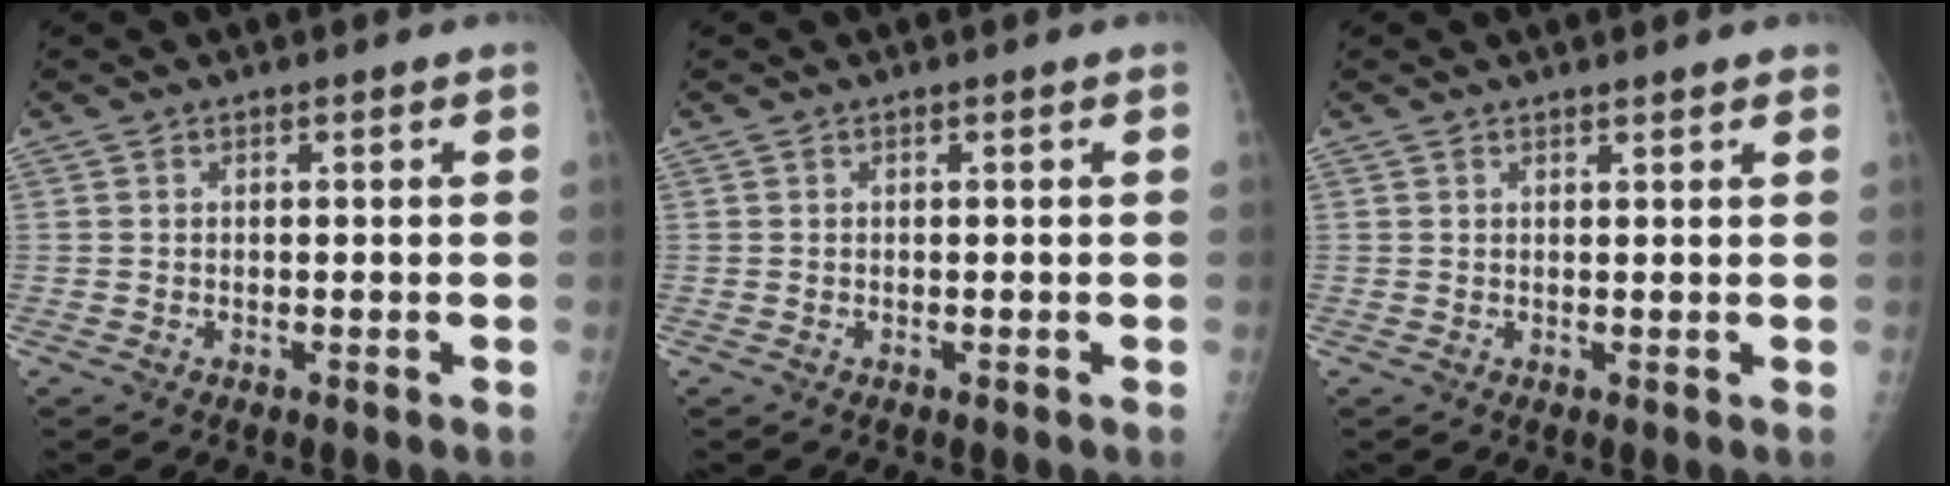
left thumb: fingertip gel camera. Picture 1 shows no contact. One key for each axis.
{"total": 0.0}
{"total": 1.3, "fx": 1.1, "fy": 0.2, "fz": 0.6, "tx": -0.004, "ty": -0.003, "tz": 0.014}